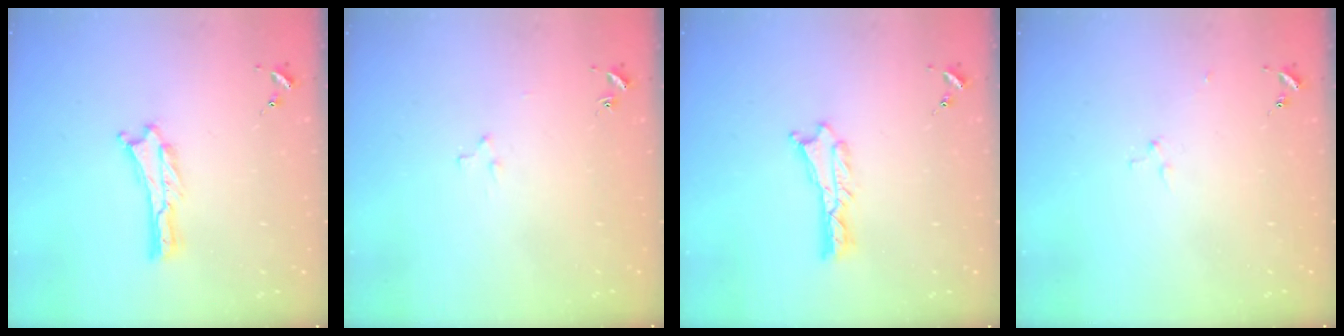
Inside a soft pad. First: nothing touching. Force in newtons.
{"total": 2.2, "press": 2.2, "slide": 0.2}
{"total": 0.7, "press": 0.7, "slide": 0.1}
{"total": 2.9, "press": 2.9, "slide": 0.3}